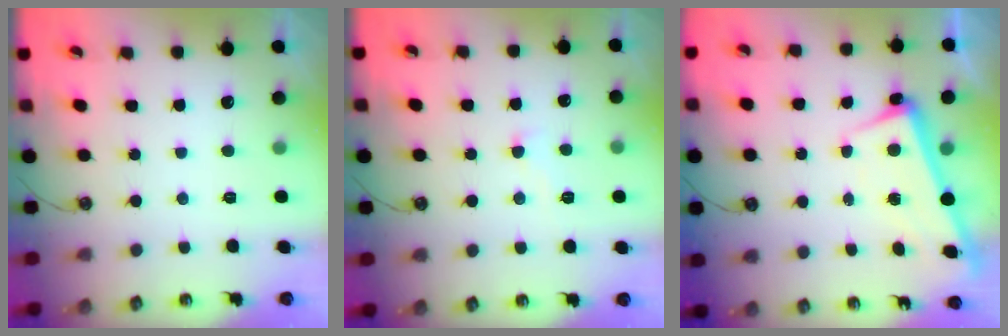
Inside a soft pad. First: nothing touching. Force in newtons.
{"total": 2.9, "press": 2.8, "slide": 0.6}
{"total": 2.4, "press": 2.2, "slide": 0.9}